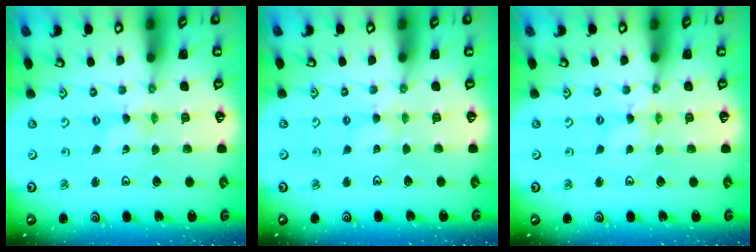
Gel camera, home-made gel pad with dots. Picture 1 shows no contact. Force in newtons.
{"total": 2.3, "press": 2.3, "slide": 0.4}
{"total": 1.3, "press": 1.3, "slide": 0.2}